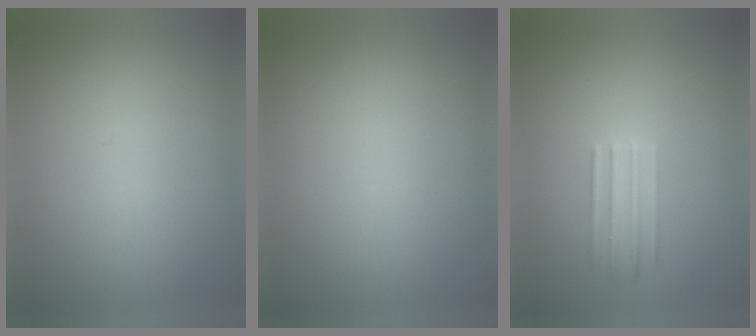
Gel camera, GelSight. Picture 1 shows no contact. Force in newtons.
{"total": 0.0}
{"total": 2.9}